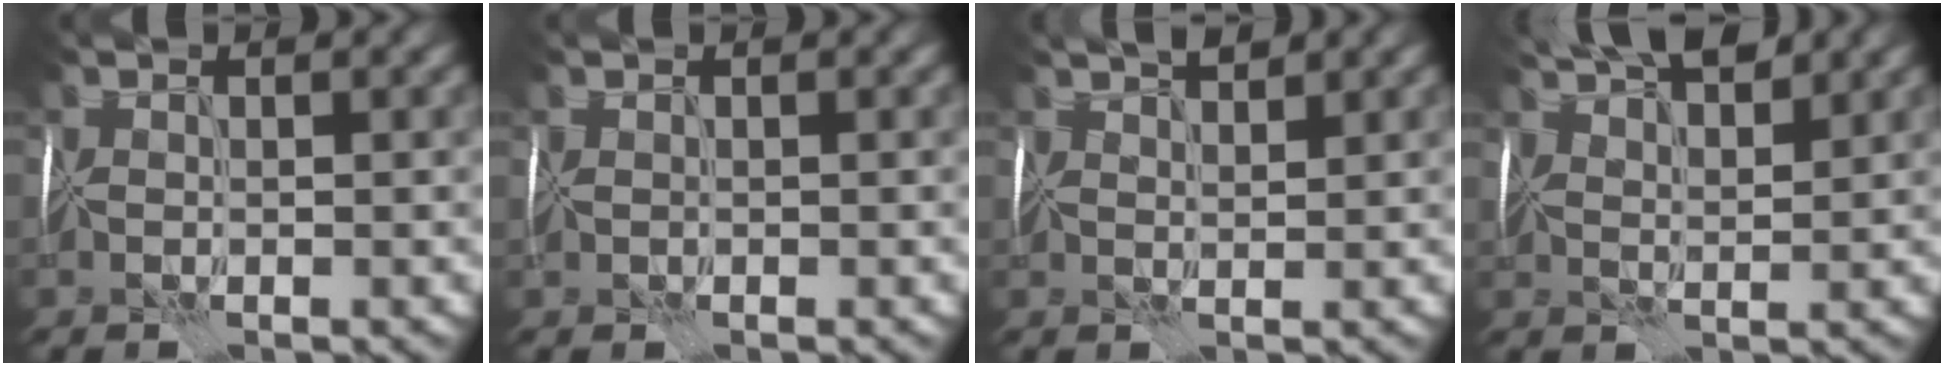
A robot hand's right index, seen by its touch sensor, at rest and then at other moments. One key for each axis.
{"total": 0.9, "fx": 0.3, "fy": 0.6, "fz": 0.7, "tx": -0.010, "ty": 0.000, "tz": 0.005}
{"total": 3.3, "fx": 2.8, "fy": 1.0, "fz": 1.5, "tx": -0.015, "ty": 0.019, "tz": 0.034}
{"total": 6.8, "fx": 5.6, "fy": 1.7, "fz": 3.5, "tx": -0.050, "ty": 0.025, "tz": 0.072}